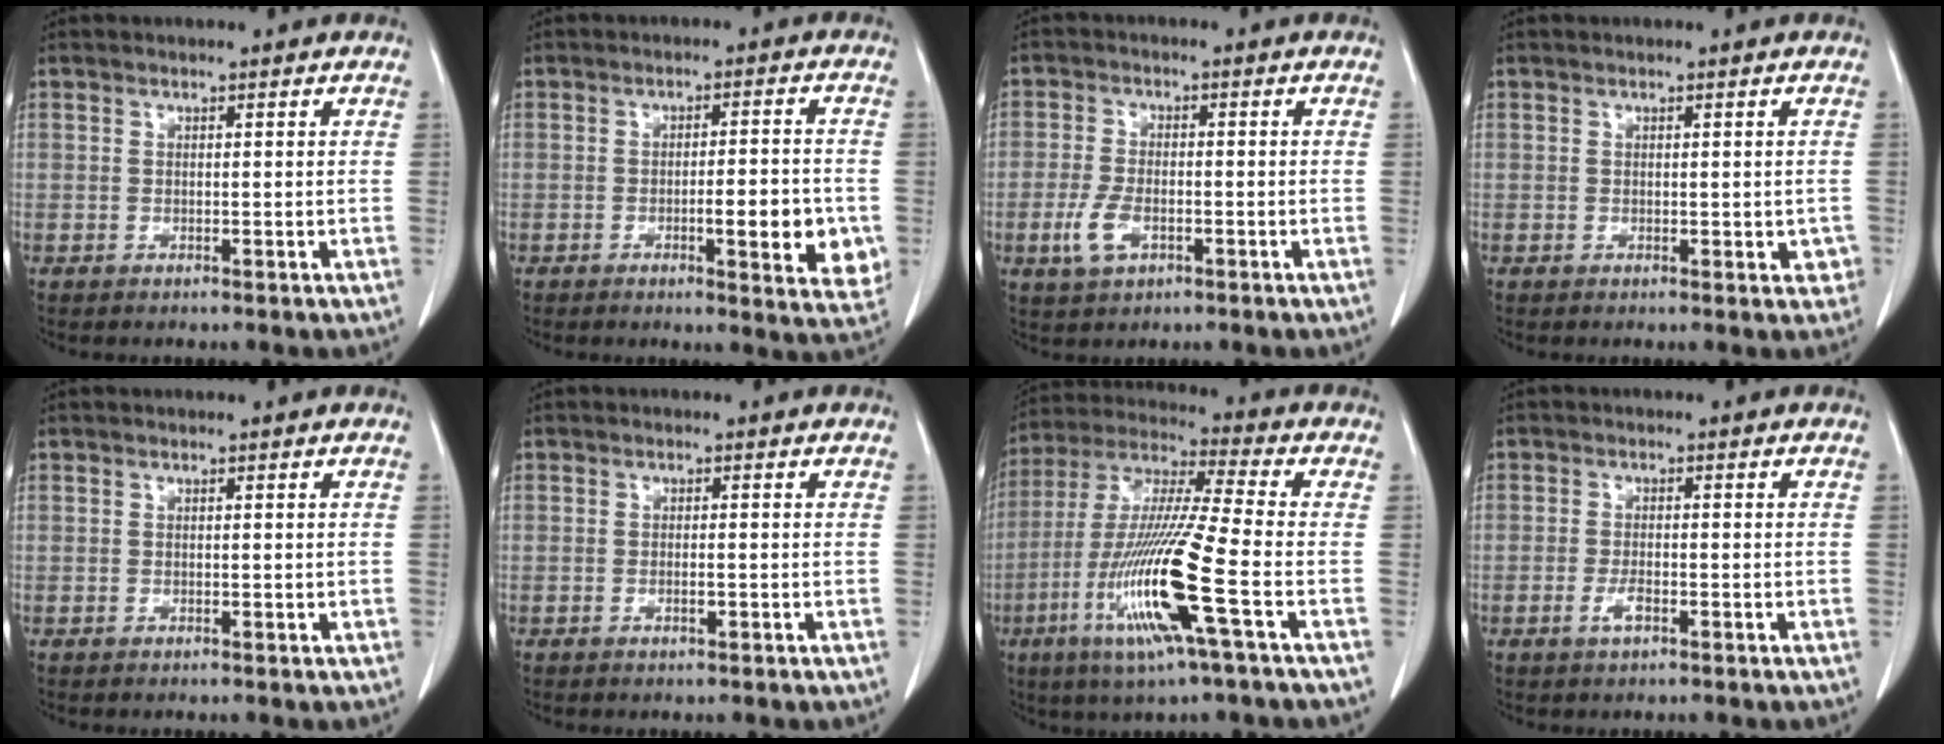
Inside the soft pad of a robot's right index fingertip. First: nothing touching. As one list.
[{"total": 9.3, "force": [-2.2, 2.0, 8.8], "torque": [-0.102, -0.003, -0.024]}, {"total": 2.5, "force": [-0.9, 1.4, 1.9], "torque": [-0.043, -0.001, -0.013]}, {"total": 2.1, "force": [-0.2, 1.4, 1.6], "torque": [-0.002, 0.005, -0.001]}, {"total": 0.0}, {"total": 1.1, "force": [-0.4, 0.2, 1.0], "torque": [-0.019, 0.001, -0.005]}, {"total": 16.9, "force": [-5.8, -0.4, 15.9], "torque": [-0.331, -0.020, -0.115]}, {"total": 2.2, "force": [-1.1, 0.6, 1.9], "torque": [-0.039, -0.001, -0.019]}]